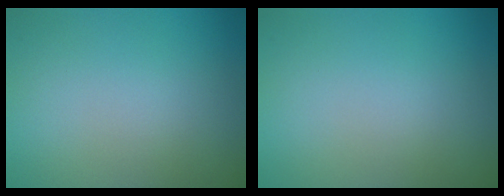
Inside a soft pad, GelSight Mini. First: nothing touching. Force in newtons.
{"total": 0.0}